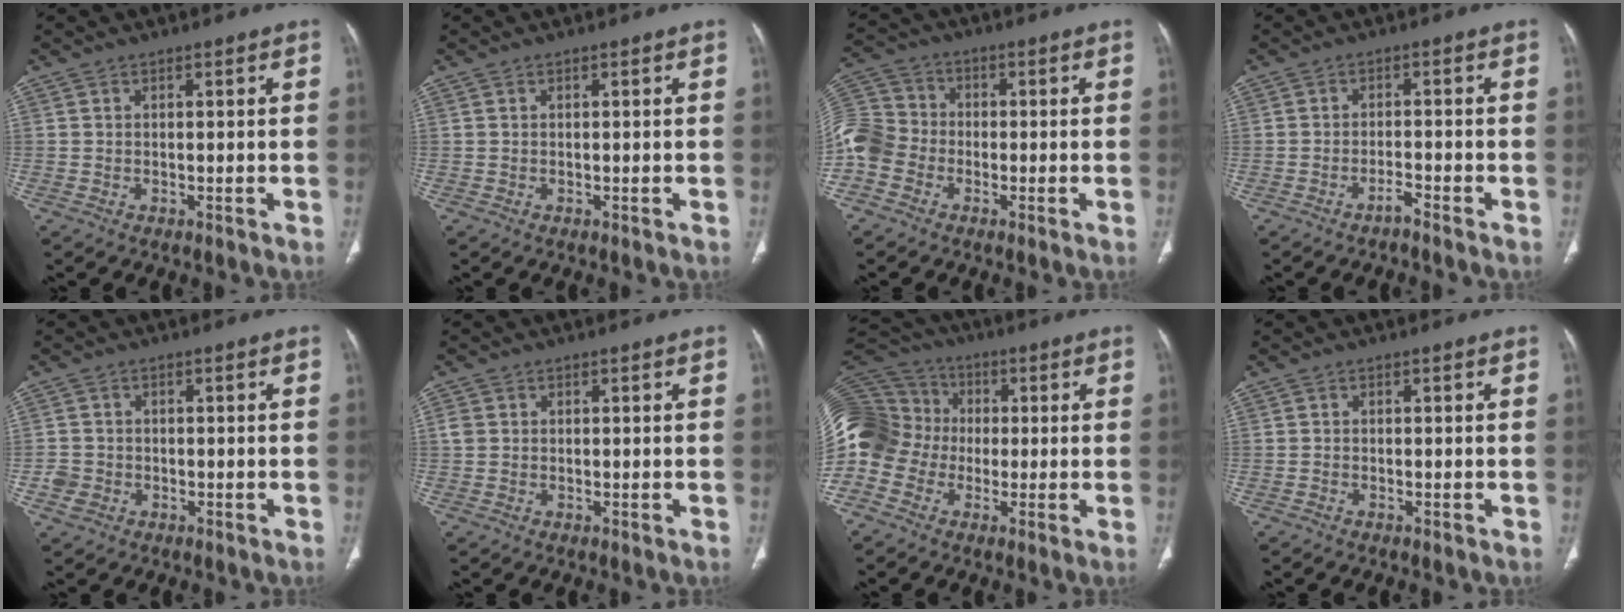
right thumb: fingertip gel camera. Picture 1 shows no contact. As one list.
[{"total": 0.0}, {"total": 10.0, "force": [-3.1, 8.2, 4.8], "torque": [-0.099, 0.028, -0.073]}, {"total": 1.7, "force": [-1.6, 0.1, 0.7], "torque": [-0.012, 0.013, -0.027]}, {"total": 3.1, "force": [-1.3, 2.6, 0.9], "torque": [-0.011, 0.011, -0.026]}, {"total": 1.5, "force": [-0.2, 1.4, 0.7], "torque": [-0.008, 0.003, -0.007]}, {"total": 20.3, "force": [-2.0, 17.4, 10.3], "torque": [-0.267, 0.057, -0.046]}, {"total": 0.0}]